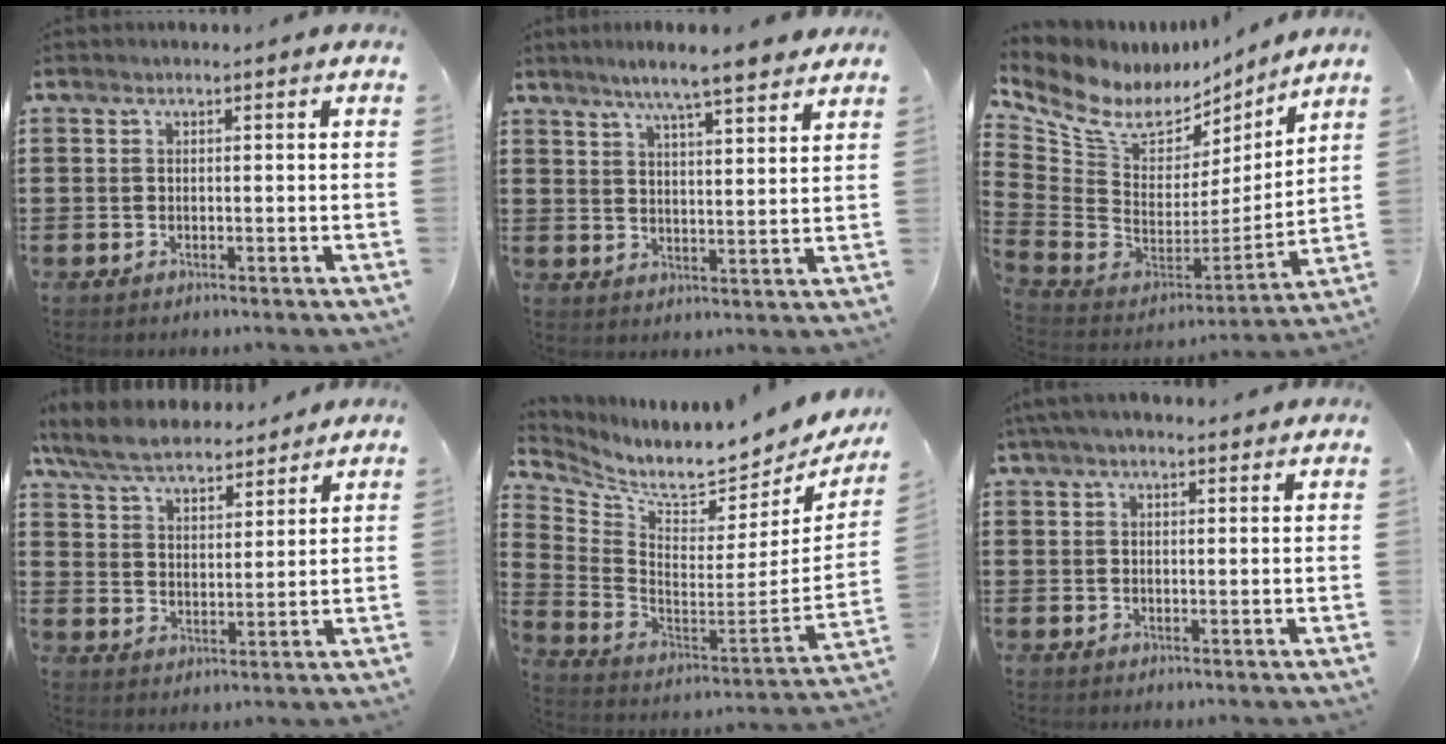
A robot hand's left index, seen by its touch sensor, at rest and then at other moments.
{"total": 6.0, "force": [5.2, 0.1, 2.9], "torque": [-0.073, -0.018, 0.091]}
{"total": 7.6, "force": [5.4, 4.4, 3.0], "torque": [-0.100, -0.044, 0.098]}
{"total": 7.0, "force": [6.4, 1.7, 2.0], "torque": [-0.067, -0.024, 0.117]}
{"total": 6.7, "force": [6.2, 0.8, 2.4], "torque": [-0.068, -0.073, 0.100]}
{"total": 2.6, "force": [2.1, 0.8, 1.4], "torque": [-0.032, 0.004, 0.040]}